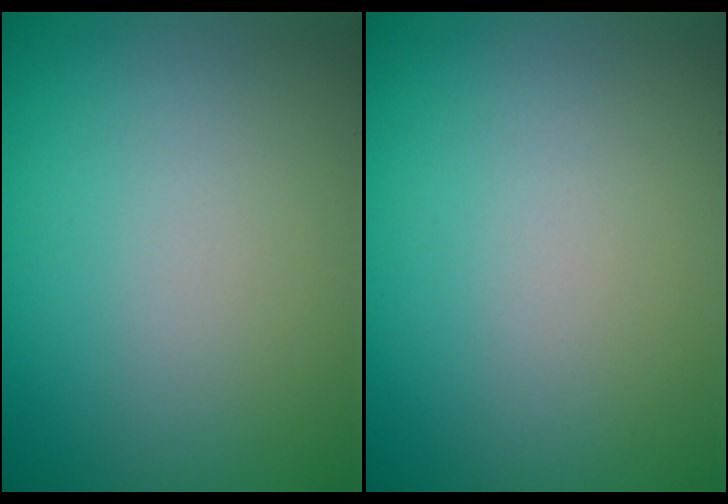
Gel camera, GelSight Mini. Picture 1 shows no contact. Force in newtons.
{"total": 0.0}